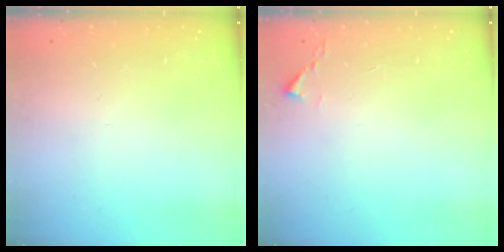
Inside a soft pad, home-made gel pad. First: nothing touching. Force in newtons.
{"total": 2.4, "press": 2.4, "slide": 0.3}